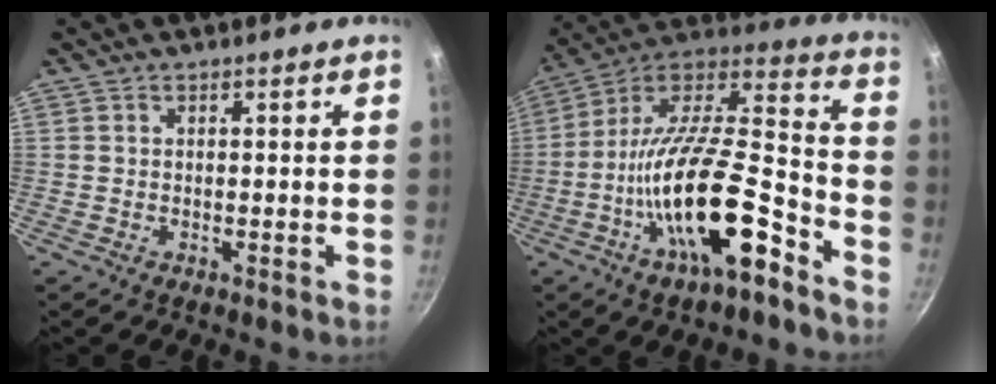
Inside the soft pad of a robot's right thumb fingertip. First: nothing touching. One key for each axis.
{"total": 23.9, "fx": -10.4, "fy": 8.2, "fz": 19.8, "tx": -0.318, "ty": 0.054, "tz": -0.191}